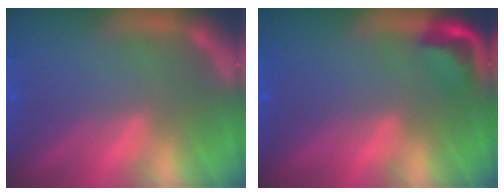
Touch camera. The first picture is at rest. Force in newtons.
{"total": 2.9}